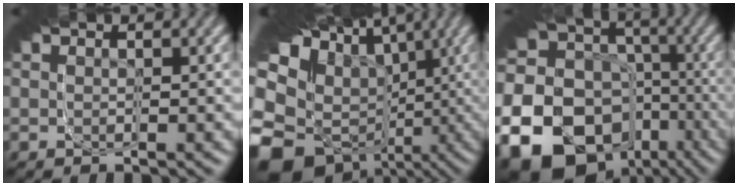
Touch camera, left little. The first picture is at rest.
{"total": 24.3, "force": [-3.7, 16.9, 17.1], "torque": [-0.256, -0.028, -0.068]}
{"total": 21.9, "force": [-5.5, 16.8, 12.9], "torque": [-0.219, -0.061, -0.086]}